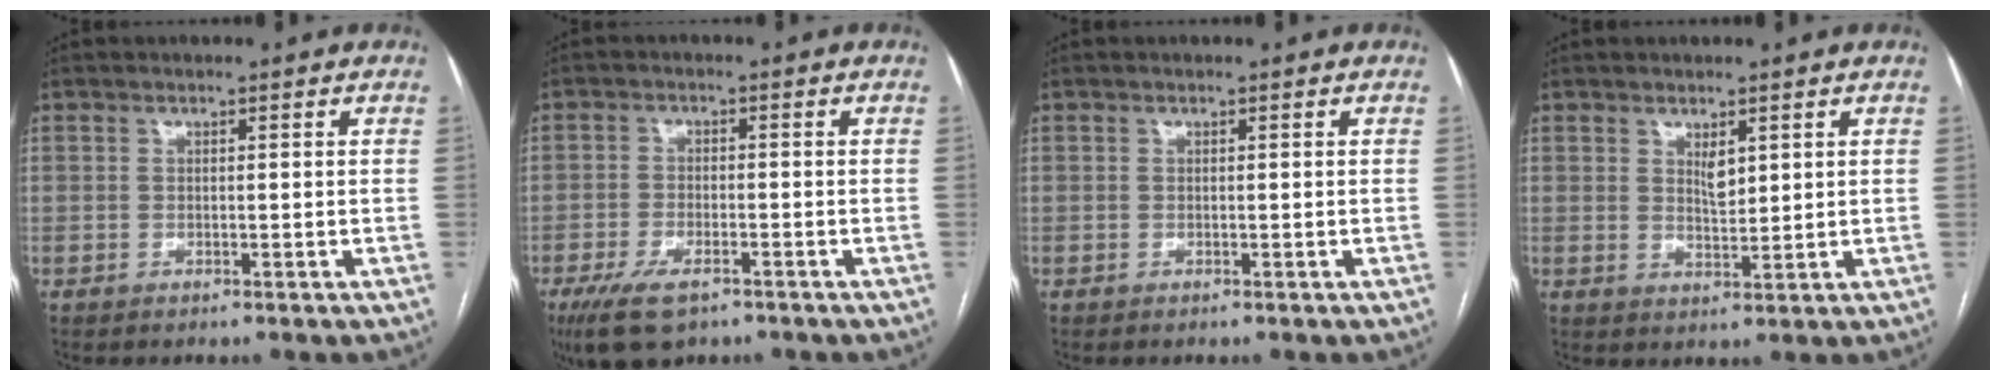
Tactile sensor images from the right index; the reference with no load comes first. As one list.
[{"total": 7.3, "force": [-4.7, 2.8, 4.9], "torque": [-0.096, -0.011, -0.077]}, {"total": 0.0}, {"total": 2.6, "force": [1.3, 1.0, 2.1], "torque": [-0.038, -0.005, 0.028]}]